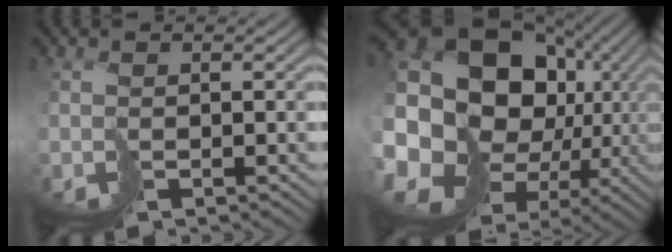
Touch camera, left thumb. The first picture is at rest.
{"total": 21.7, "force": [1.3, 17.3, 13.0], "torque": [-0.308, -0.029, 0.028]}